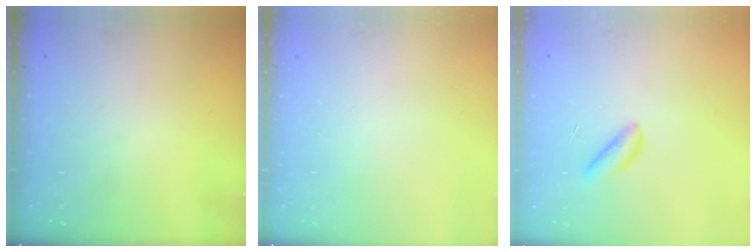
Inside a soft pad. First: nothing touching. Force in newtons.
{"total": 0.0}
{"total": 2.7, "press": 2.7, "slide": 0.3}